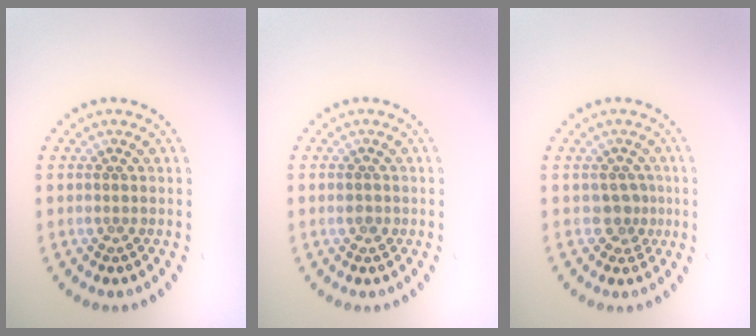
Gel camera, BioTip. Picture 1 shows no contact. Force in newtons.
{"total": 0.9, "press": 0.9, "slide": 0.1}
{"total": 1.7, "press": 1.4, "slide": 1.0}